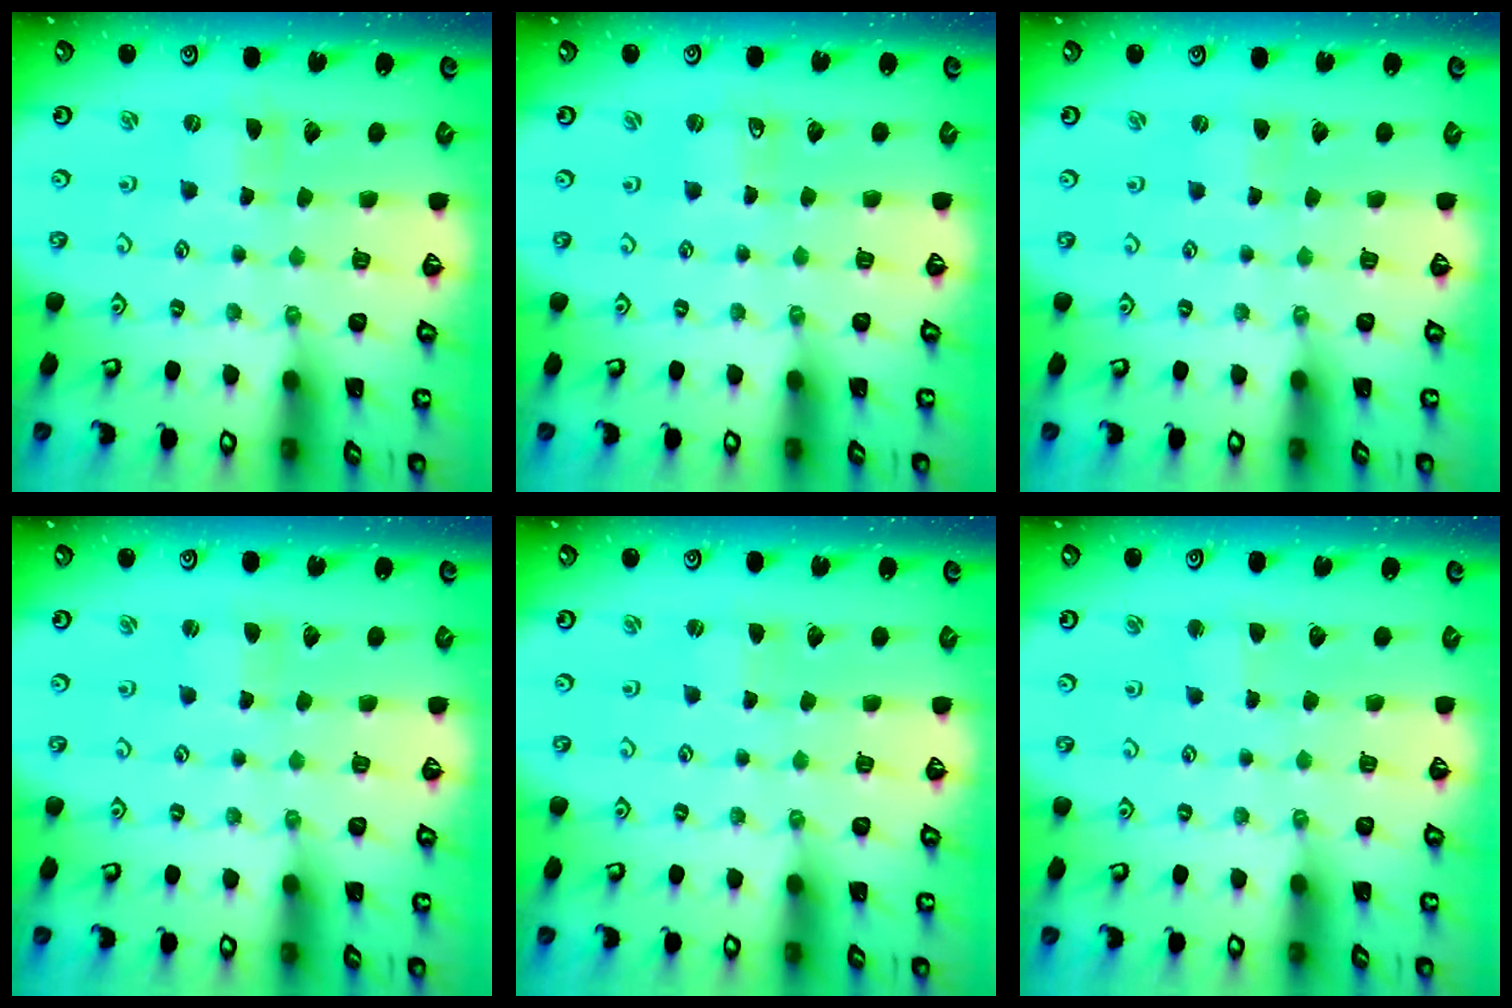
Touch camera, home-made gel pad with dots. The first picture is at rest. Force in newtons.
{"total": 1.2, "press": 1.2, "slide": 0.1}
{"total": 0.0}
{"total": 0.7, "press": 0.7, "slide": 0.2}
{"total": 0.8, "press": 0.8, "slide": 0.2}
{"total": 1.8, "press": 1.8, "slide": 0.2}